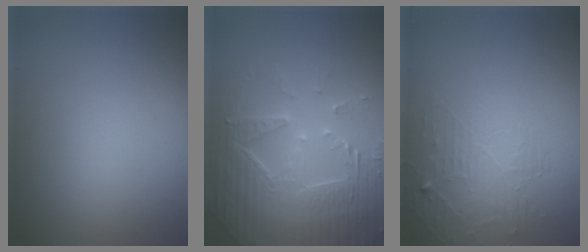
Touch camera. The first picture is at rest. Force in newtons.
{"total": 5.3, "press": 5.2, "slide": 1.1}
{"total": 2.0, "press": 1.1, "slide": 1.7}